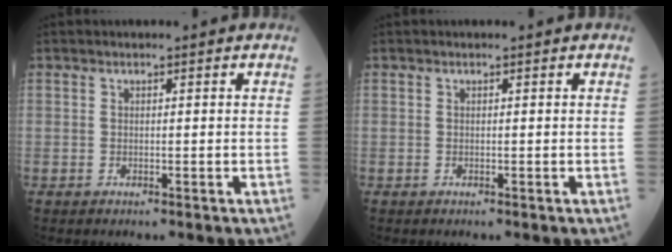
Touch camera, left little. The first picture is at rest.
{"total": 0.0}